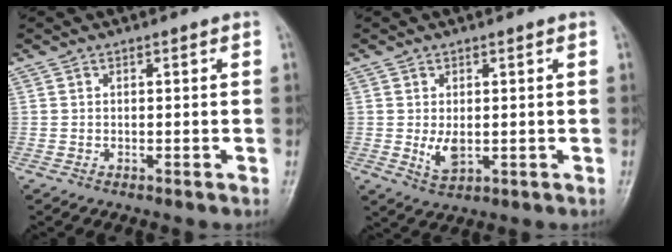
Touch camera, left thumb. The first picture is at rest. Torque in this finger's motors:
{"motor_torque": [0.06, 0.06, 0.13, -0.02, 0.04]}